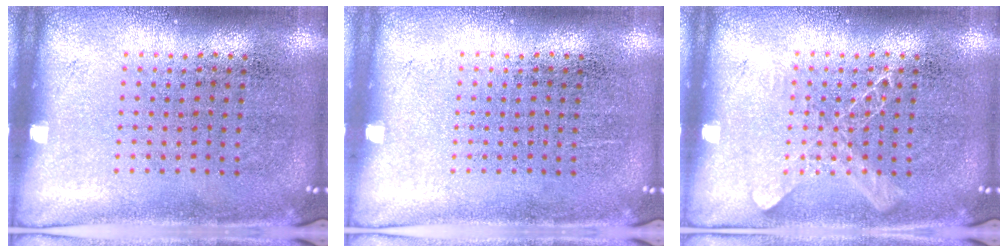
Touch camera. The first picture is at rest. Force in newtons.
{"total": 0.0}
{"total": 1.3, "press": 1.2, "slide": 0.3}